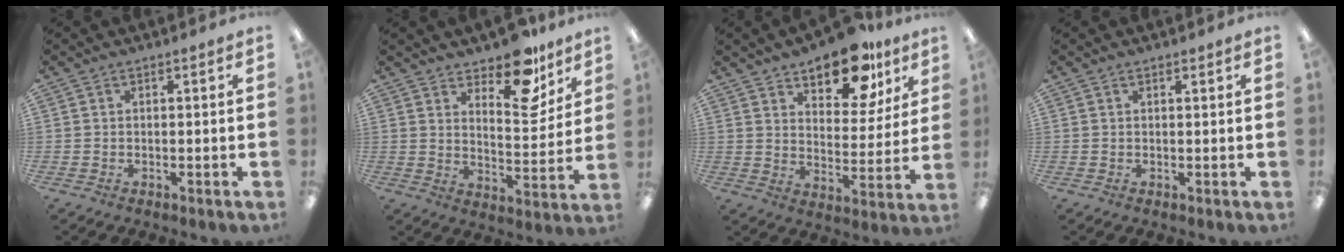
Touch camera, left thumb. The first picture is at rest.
{"total": 14.1, "force": [11.0, 6.0, 6.5], "torque": [-0.076, -0.081, 0.192]}
{"total": 15.7, "force": [11.5, 7.2, 7.7], "torque": [-0.109, -0.065, 0.200]}
{"total": 0.5, "force": [0.5, 0.2, 0.2], "torque": [-0.004, 0.001, 0.008]}